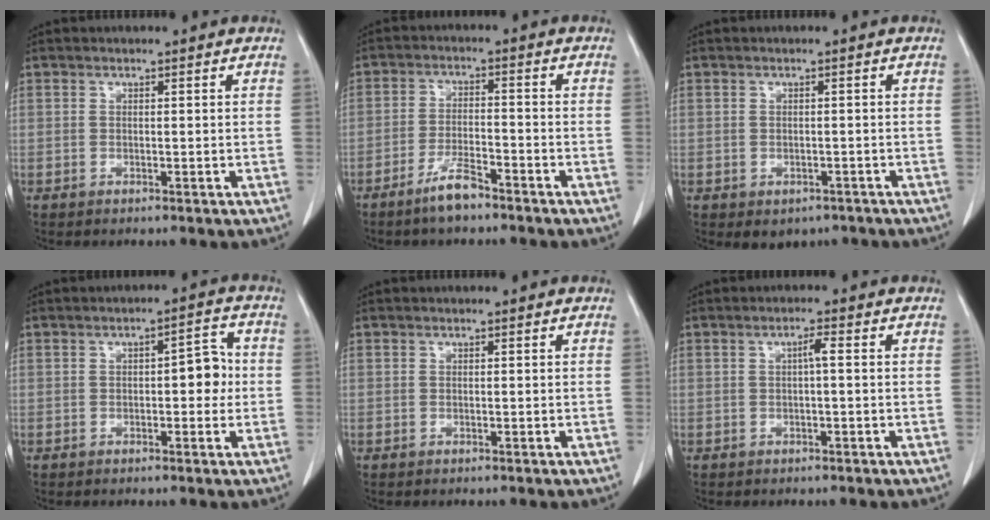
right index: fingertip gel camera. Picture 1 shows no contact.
{"total": 5.2, "force": [-4.0, 0.8, 3.2], "torque": [-0.064, -0.004, -0.075]}
{"total": 3.7, "force": [-2.5, 2.6, 1.0], "torque": [-0.002, 0.005, -0.027]}
{"total": 4.5, "force": [-0.2, 2.0, 4.1], "torque": [-0.048, 0.017, -0.004]}
{"total": 0.0}
{"total": 1.6, "force": [0.1, 0.1, 1.6], "torque": [-0.027, 0.004, 0.002]}